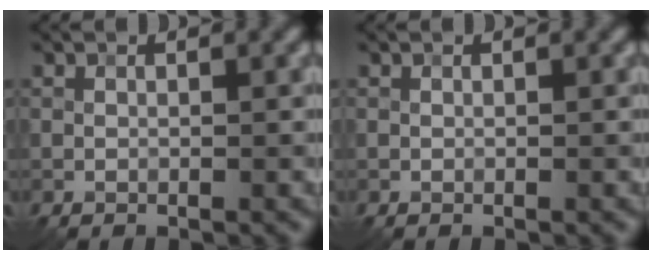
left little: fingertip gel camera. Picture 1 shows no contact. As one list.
[{"total": 0.0}]